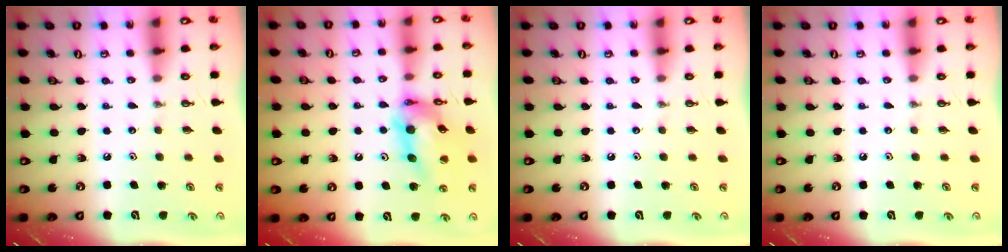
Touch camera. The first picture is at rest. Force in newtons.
{"total": 15.1, "press": 15.0, "slide": 1.4}
{"total": 0.0}
{"total": 0.0}